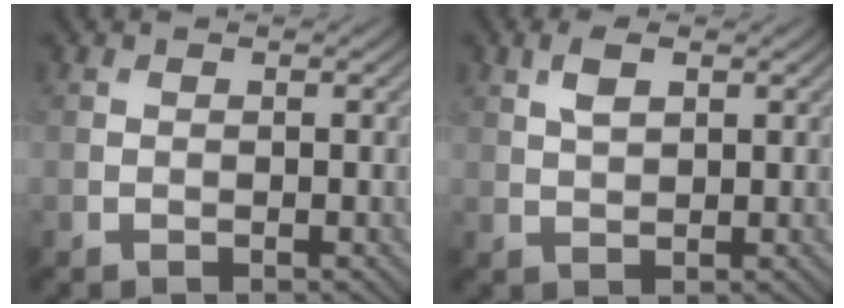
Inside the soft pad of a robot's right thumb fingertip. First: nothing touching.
{"total": 2.8, "force": [1.3, 1.2, 2.1], "torque": [-0.051, 0.003, 0.026]}